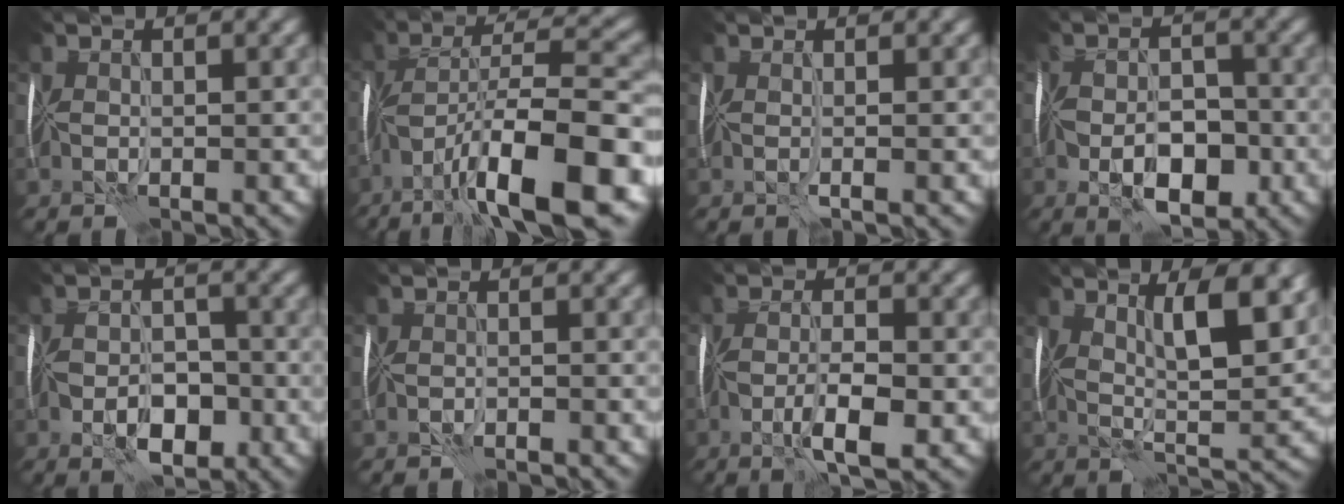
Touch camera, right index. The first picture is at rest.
{"total": 12.5, "force": [-6.6, 2.9, 10.2], "torque": [-0.167, 0.017, -0.115]}
{"total": 0.9, "force": [0.4, -0.7, 0.3], "torque": [-0.002, -0.001, 0.001]}
{"total": 5.4, "force": [-2.3, 2.6, 4.1], "torque": [-0.063, 0.003, -0.046]}
{"total": 4.2, "force": [-2.1, 2.1, 2.9], "torque": [-0.040, 0.004, -0.042]}
{"total": 1.4, "force": [-1.2, -0.6, -0.2], "torque": [0.005, 0.001, -0.028]}
{"total": 4.2, "force": [-1.7, 1.0, 3.8], "torque": [-0.070, 0.002, -0.035]}
{"total": 6.9, "force": [2.8, 1.6, 6.2], "torque": [-0.104, 0.002, 0.042]}